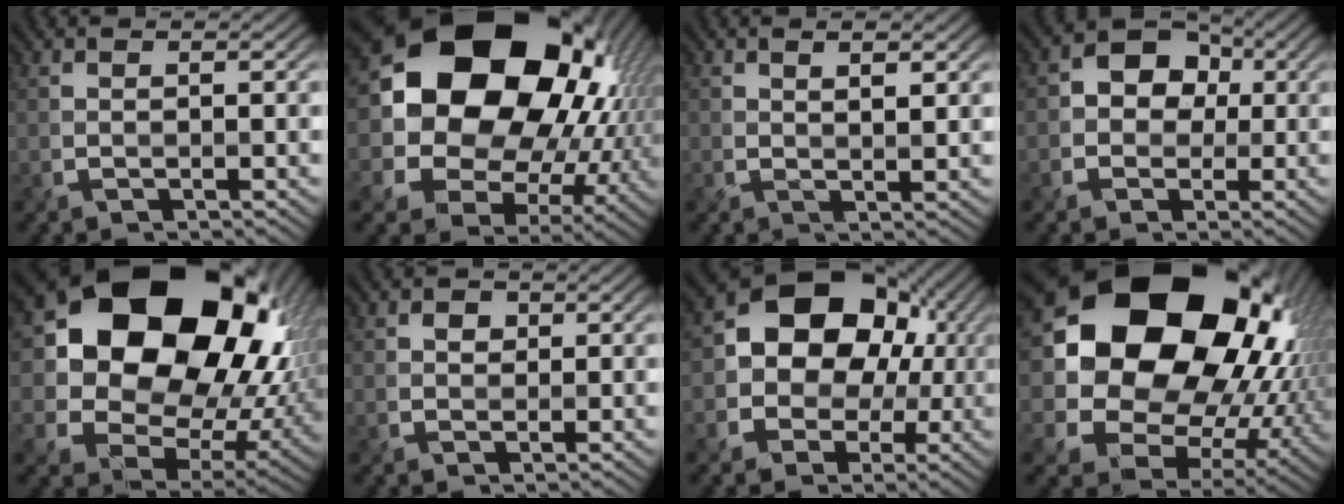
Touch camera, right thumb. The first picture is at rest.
{"total": 20.7, "force": [4.4, 16.0, 12.3], "torque": [-0.246, -0.020, 0.107]}
{"total": 1.8, "force": [1.2, 0.5, 1.3], "torque": [-0.020, -0.011, 0.025]}
{"total": 6.4, "force": [0.4, 5.7, 2.8], "torque": [-0.040, 0.017, -0.014]}
{"total": 19.8, "force": [4.8, 15.5, 11.4], "torque": [-0.238, -0.014, 0.121]}
{"total": 1.2, "force": [0.3, 1.1, 0.3], "torque": [-0.005, -0.005, 0.006]}
{"total": 12.8, "force": [0.8, 10.5, 7.4], "torque": [-0.121, -0.008, 0.005]}
{"total": 22.9, "force": [6.2, 18.0, 12.7], "torque": [-0.310, -0.008, 0.140]}